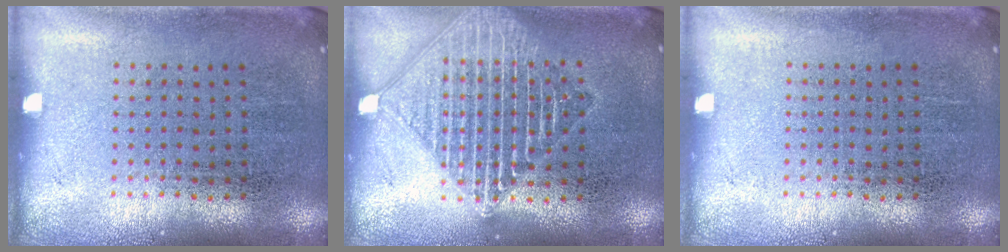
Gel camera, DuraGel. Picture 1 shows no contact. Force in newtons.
{"total": 3.3, "press": 3.2, "slide": 0.5}
{"total": 0.0}